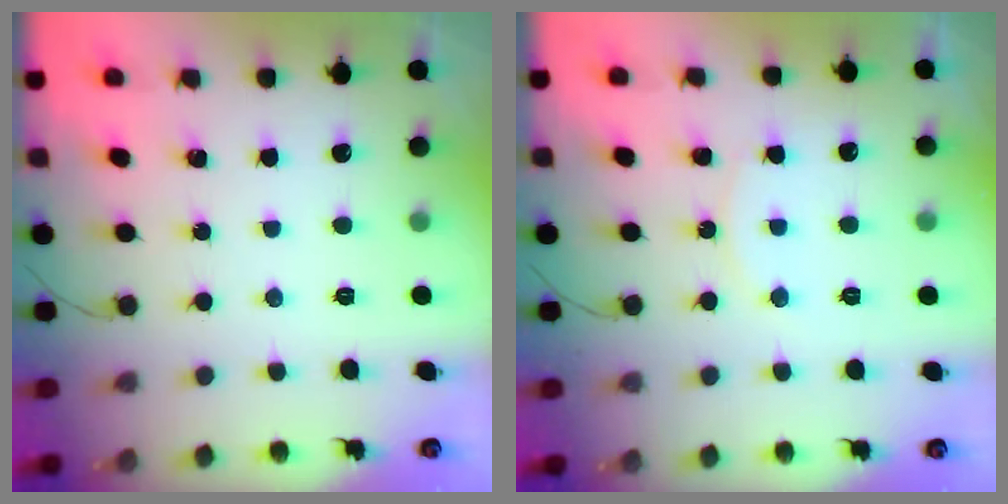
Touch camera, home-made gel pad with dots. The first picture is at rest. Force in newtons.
{"total": 6.4, "press": 6.4, "slide": 0.6}